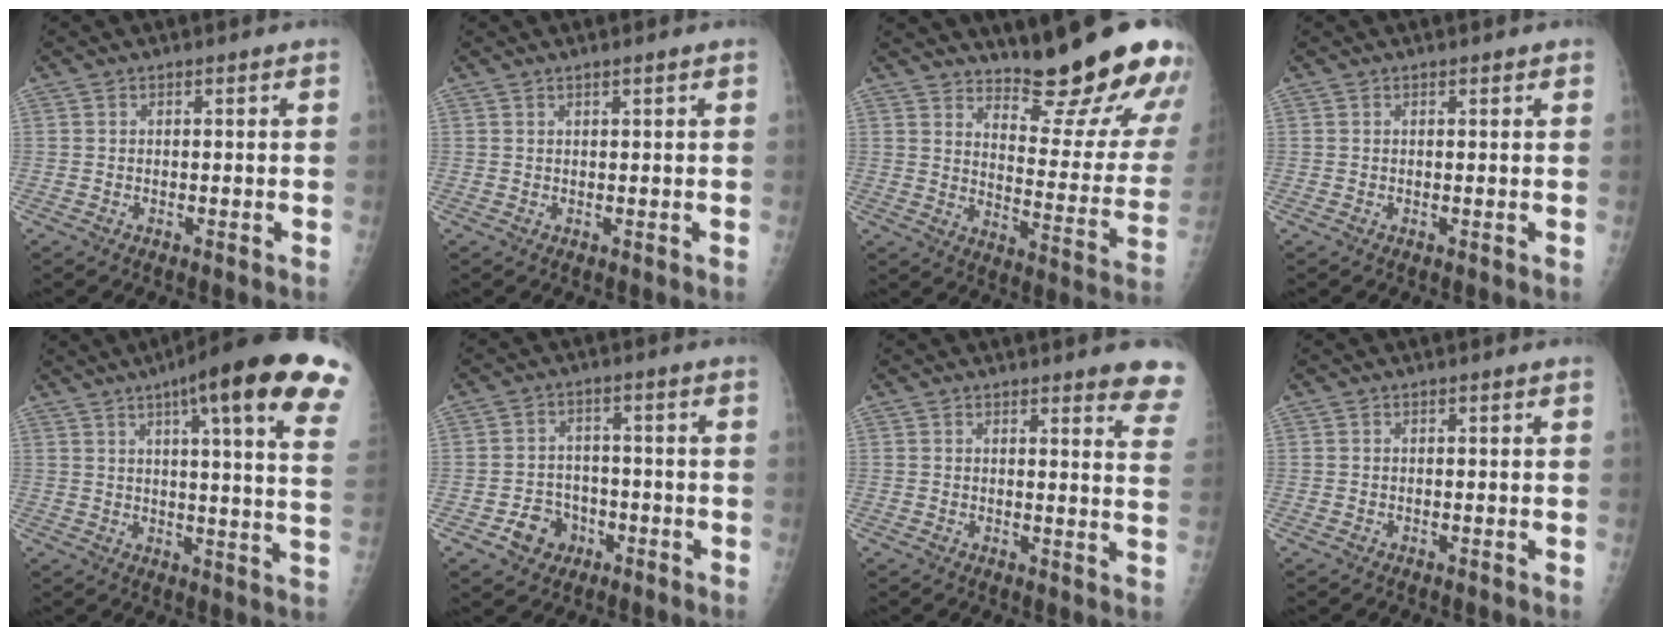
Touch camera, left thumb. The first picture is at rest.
{"total": 0.7, "force": [0.5, -0.1, 0.5], "torque": [-0.013, -0.004, 0.012]}
{"total": 21.9, "force": [18.0, 4.0, 11.7], "torque": [-0.128, -0.161, 0.239]}
{"total": 0.7, "force": [0.5, 0.2, 0.4], "torque": [-0.006, -0.001, 0.005]}
{"total": 24.0, "force": [13.4, 3.6, 19.6], "torque": [-0.237, -0.024, 0.158]}
{"total": 6.2, "force": [-2.8, 5.1, 2.0], "torque": [-0.006, 0.022, -0.042]}
{"total": 8.8, "force": [7.3, 1.6, 4.7], "torque": [-0.024, -0.038, 0.059]}
{"total": 0.0}